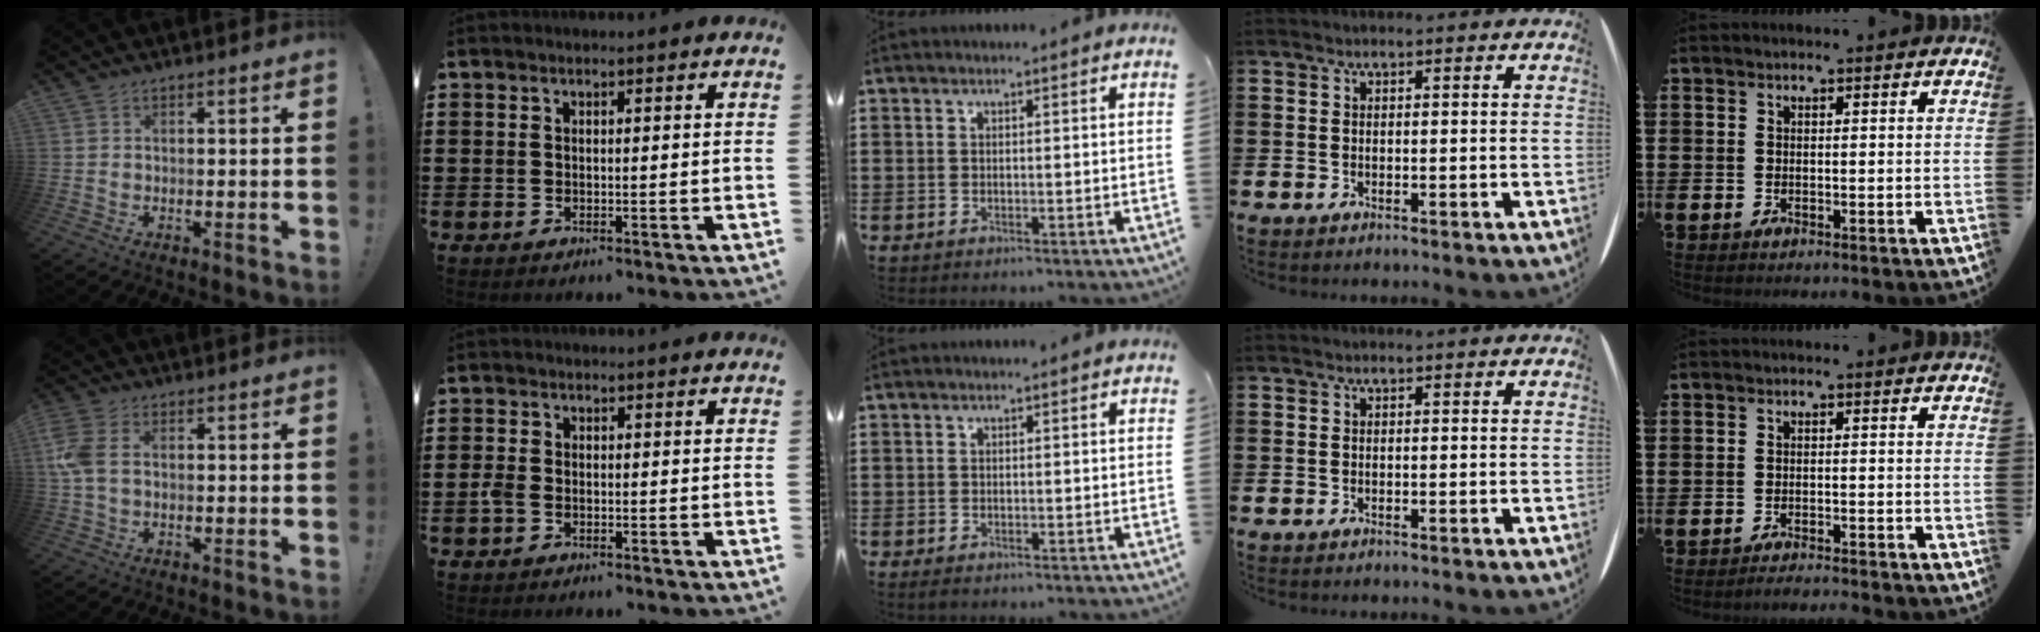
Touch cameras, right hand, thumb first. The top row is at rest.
{"thumb": {"total": 6.7, "force": [0.9, 3.9, 5.3], "torque": [-0.130, 0.000, 0.014]}, "index": {"total": 1.8, "force": [-0.8, 1.1, 1.2], "torque": [-0.040, -0.006, -0.019]}, "middle": {"total": 0.5, "force": [-0.4, 0.3, 0.2], "torque": [-0.005, -0.001, -0.008]}, "little": {"total": 1.4, "force": [-1.4, -0.1, 0.2], "torque": [-0.005, 0.002, -0.027]}}